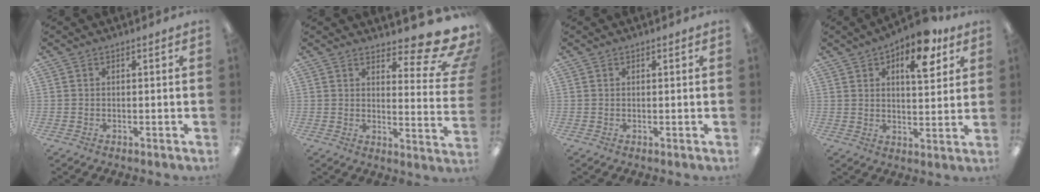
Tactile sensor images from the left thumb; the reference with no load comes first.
{"total": 13.2, "force": [10.0, 3.3, 8.0], "torque": [-0.100, -0.085, 0.167]}
{"total": 0.6, "force": [0.4, 0.4, 0.1], "torque": [-0.001, 0.003, 0.006]}
{"total": 12.3, "force": [7.1, 6.0, 8.0], "torque": [-0.098, -0.028, 0.115]}